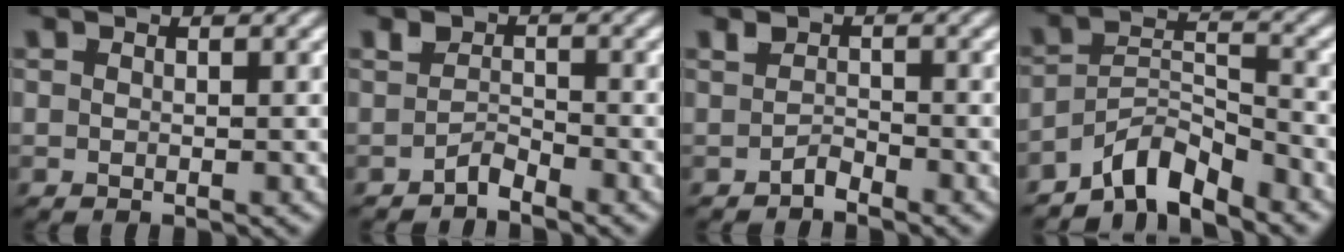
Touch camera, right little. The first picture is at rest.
{"total": 1.8, "force": [-1.8, -0.1, 0.0], "torque": [0.009, -0.007, -0.030]}
{"total": 1.4, "force": [-1.3, -0.4, -0.2], "torque": [0.011, -0.007, -0.020]}
{"total": 6.9, "force": [-4.9, 3.3, 3.5], "torque": [-0.049, -0.024, -0.075]}